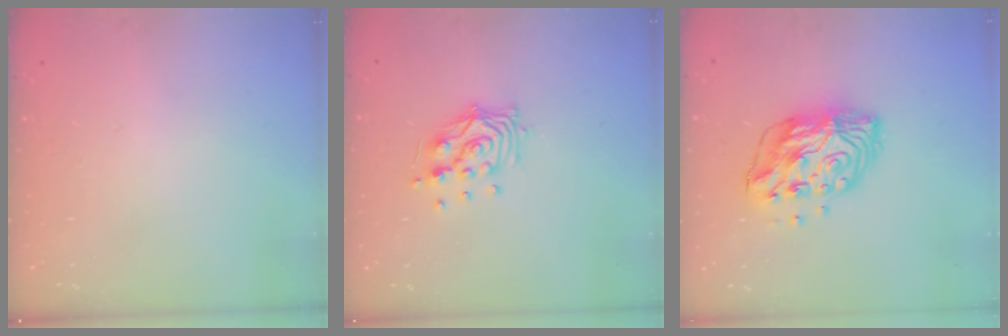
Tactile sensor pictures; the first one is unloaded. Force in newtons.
{"total": 10.8, "press": 10.7, "slide": 1.1}
{"total": 13.2, "press": 13.2, "slide": 1.1}